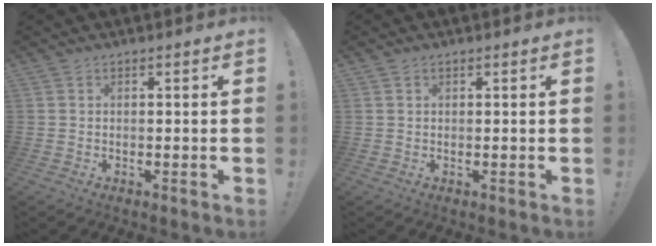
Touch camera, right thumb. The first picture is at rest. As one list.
[{"total": 0.5, "force": [0.3, 0.4, 0.1], "torque": [0.000, 0.001, 0.006]}]